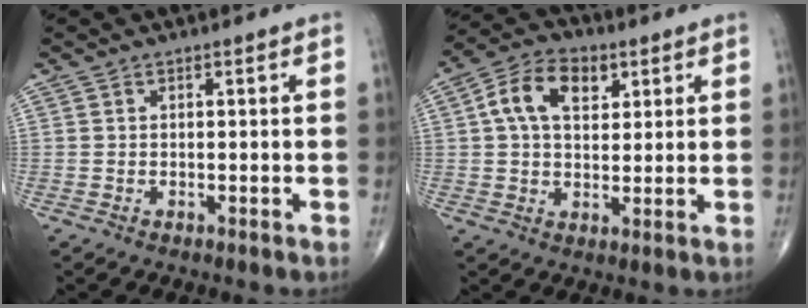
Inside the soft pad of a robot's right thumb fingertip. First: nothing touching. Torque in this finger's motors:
{"motor_torque": [1.37, 1.49, 0.78, 0.19, 0.09]}